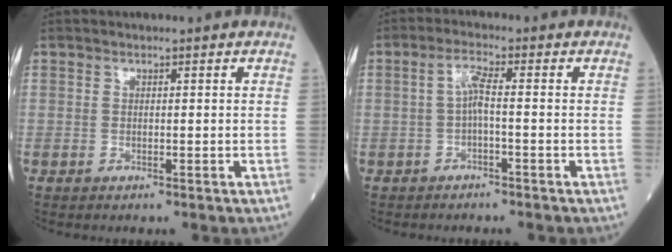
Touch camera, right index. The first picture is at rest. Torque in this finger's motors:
{"motor_torque": [0.40, -0.01, 0.21, 0.05]}